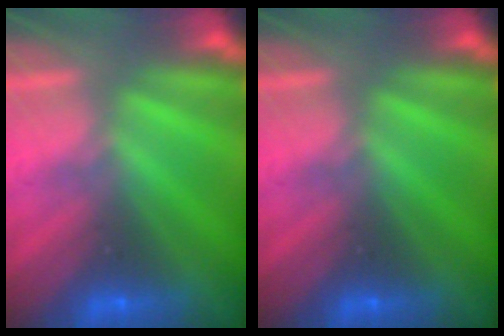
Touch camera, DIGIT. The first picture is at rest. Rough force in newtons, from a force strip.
{"total": 0.0}